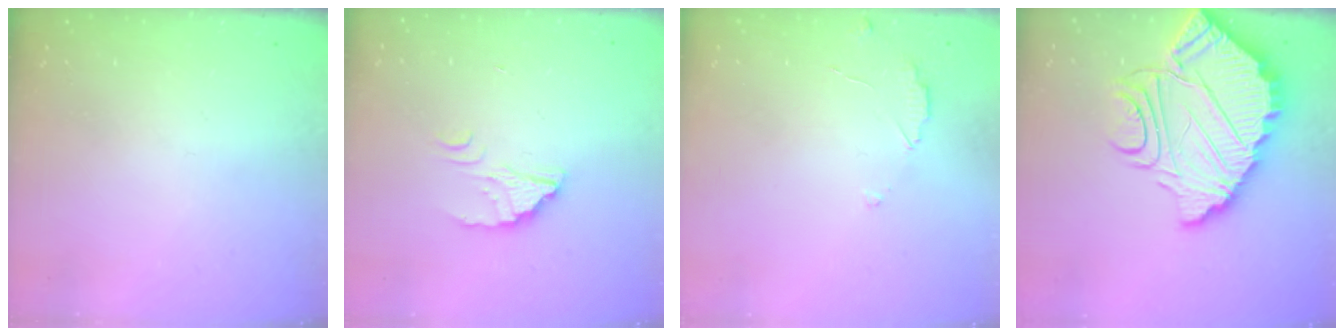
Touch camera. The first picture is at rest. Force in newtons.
{"total": 2.3, "press": 2.3, "slide": 0.2}
{"total": 2.7, "press": 2.6, "slide": 0.3}
{"total": 16.1, "press": 16.0, "slide": 1.5}